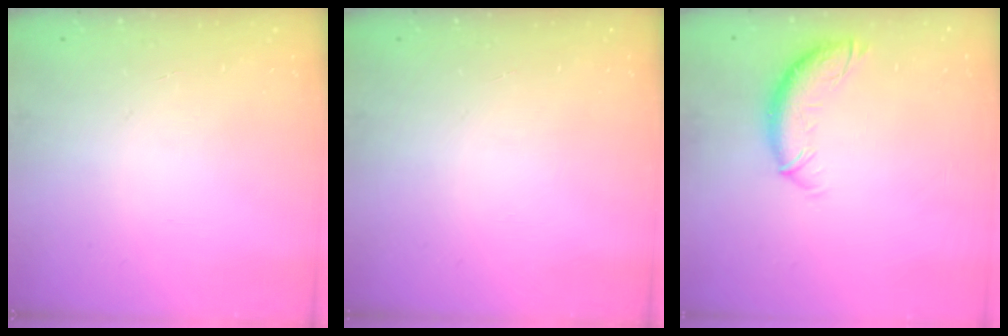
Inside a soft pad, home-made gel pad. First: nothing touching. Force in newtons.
{"total": 0.0}
{"total": 10.3, "press": 10.3, "slide": 0.8}